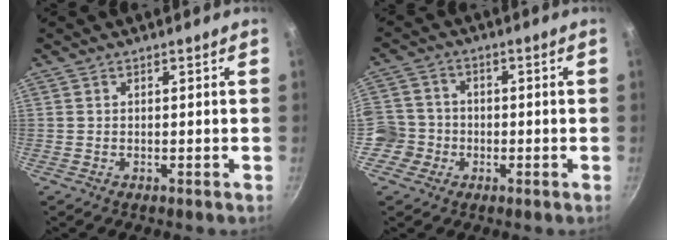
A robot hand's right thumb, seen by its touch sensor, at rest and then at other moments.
{"total": 7.1, "force": [-2.4, 6.6, 1.6], "torque": [0.002, 0.023, -0.056]}